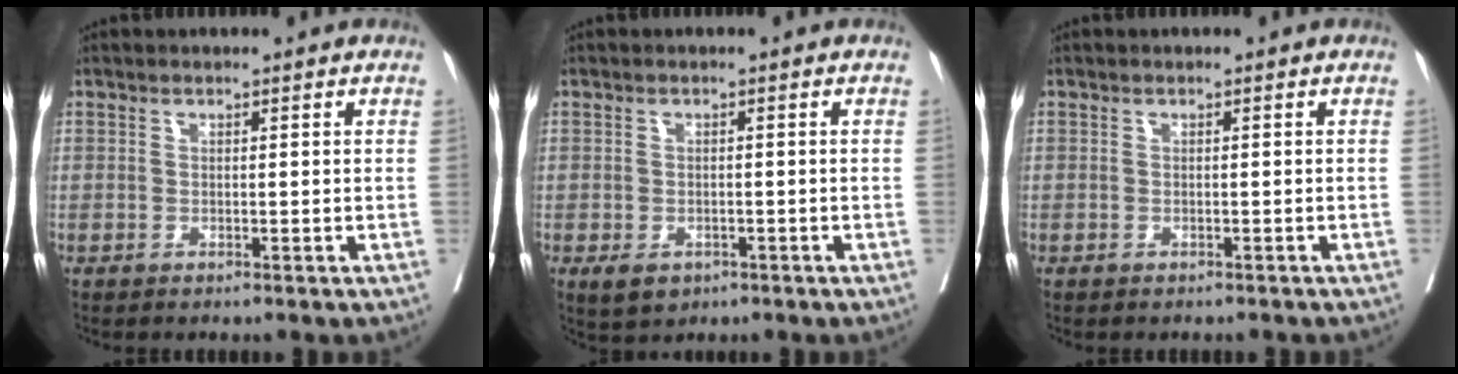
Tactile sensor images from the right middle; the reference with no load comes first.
{"total": 3.3, "force": [-1.8, 2.2, 1.7], "torque": [-0.027, -0.003, -0.020]}
{"total": 1.4, "force": [-1.3, 0.4, 0.3], "torque": [-0.008, -0.002, -0.020]}